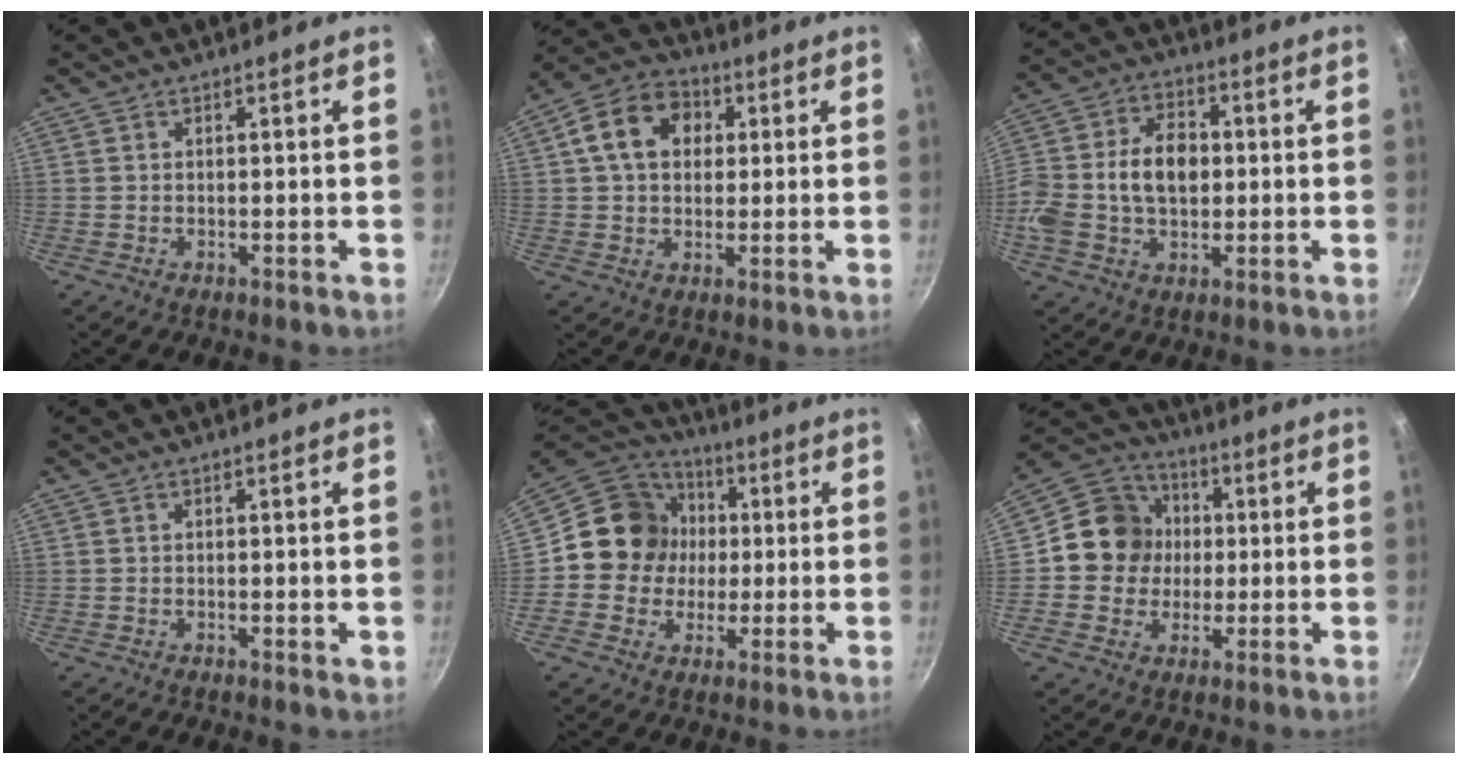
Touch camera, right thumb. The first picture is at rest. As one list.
[{"total": 11.9, "force": [2.8, 9.0, 7.2], "torque": [-0.097, 0.018, 0.032]}, {"total": 14.8, "force": [-0.1, 10.2, 10.6], "torque": [-0.192, 0.028, -0.015]}, {"total": 0.7, "force": [0.1, 0.2, 0.6], "torque": [-0.008, -0.001, 0.000]}, {"total": 14.1, "force": [0.7, 13.0, 5.3], "torque": [-0.056, 0.025, -0.002]}, {"total": 12.1, "force": [0.5, 11.2, 4.5], "torque": [-0.040, 0.023, -0.011]}]